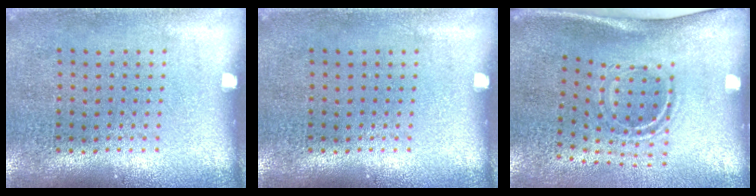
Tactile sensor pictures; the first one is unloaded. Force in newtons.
{"total": 0.0}
{"total": 1.9, "press": 1.2, "slide": 1.5}